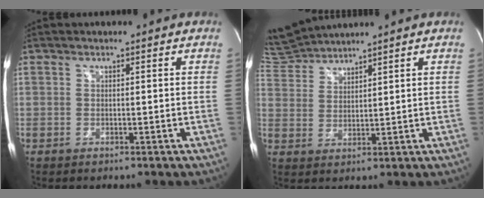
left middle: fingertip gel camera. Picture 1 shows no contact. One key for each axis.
{"total": 5.7, "fx": 5.6, "fy": -0.6, "fz": 0.1, "tx": -0.017, "ty": 0.008, "tz": 0.120}